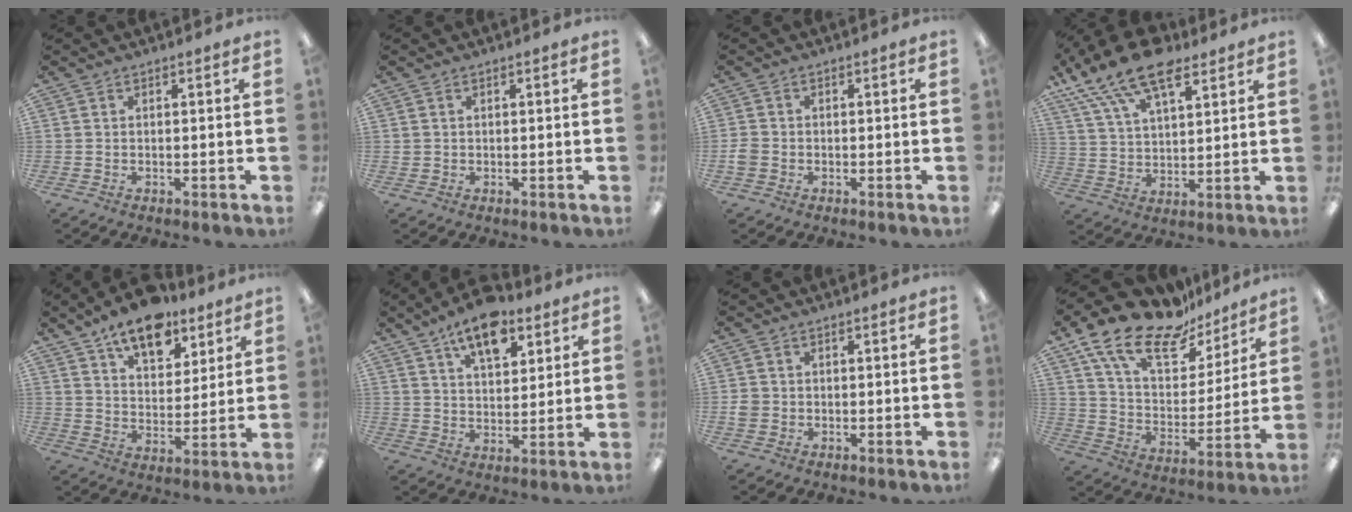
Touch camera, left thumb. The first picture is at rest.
{"total": 0.8, "force": [0.3, 0.7, 0.1], "torque": [-0.003, 0.003, 0.006]}
{"total": 2.4, "force": [-0.7, 2.0, 1.1], "torque": [-0.016, 0.005, -0.012]}
{"total": 16.2, "force": [10.9, 7.2, 9.6], "torque": [-0.193, -0.047, 0.193]}
{"total": 13.7, "force": [10.2, 6.7, 6.2], "torque": [-0.089, -0.058, 0.183]}
{"total": 12.0, "force": [7.8, 5.9, 6.9], "torque": [-0.104, -0.034, 0.137]}
{"total": 2.3, "force": [-0.3, 2.2, 0.7], "torque": [-0.011, 0.003, -0.006]}
{"total": 18.0, "force": [13.6, 7.8, 8.9], "torque": [-0.170, -0.094, 0.240]}